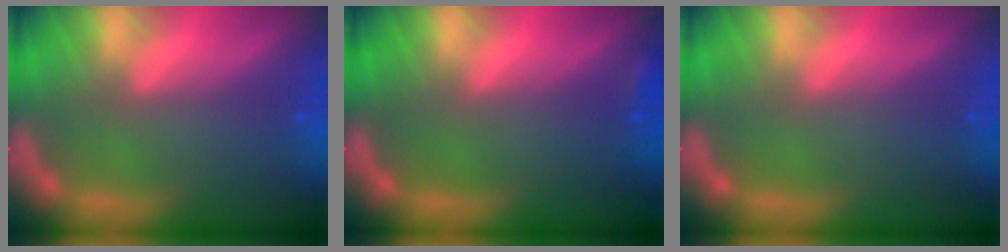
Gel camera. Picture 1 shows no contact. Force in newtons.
{"total": 0.9}
{"total": 0.0}